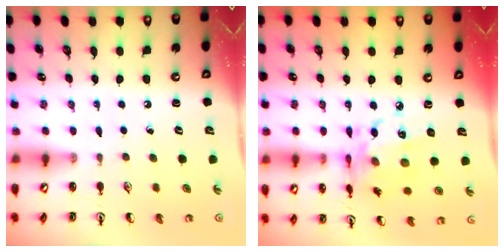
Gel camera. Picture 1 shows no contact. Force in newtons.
{"total": 12.4, "press": 12.4, "slide": 0.9}